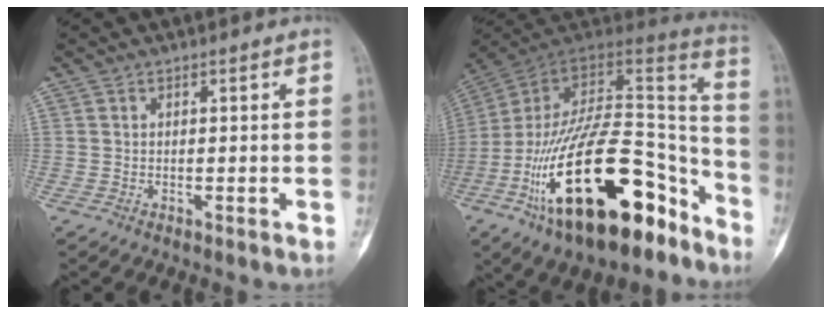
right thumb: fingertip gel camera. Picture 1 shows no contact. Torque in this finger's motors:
{"motor_torque": [3.20, 1.81, 2.31, -0.46, 1.05]}